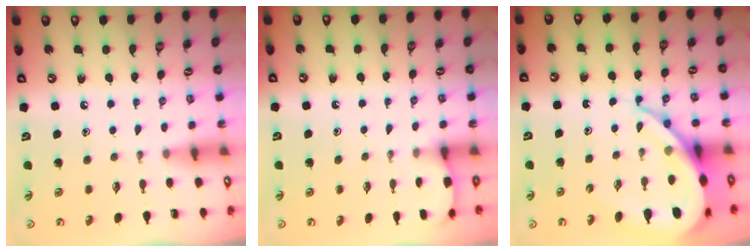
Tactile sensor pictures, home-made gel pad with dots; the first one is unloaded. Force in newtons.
{"total": 2.5, "press": 2.5, "slide": 0.3}
{"total": 12.9, "press": 12.8, "slide": 1.5}